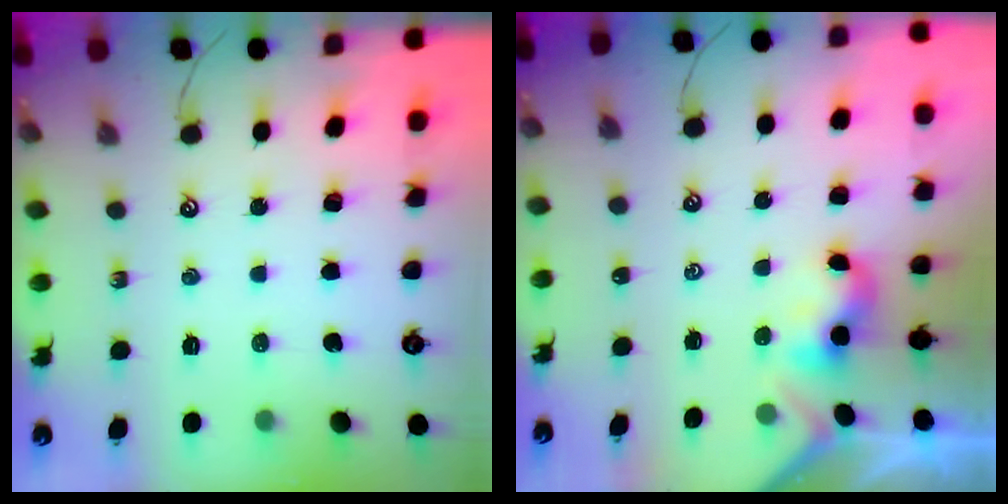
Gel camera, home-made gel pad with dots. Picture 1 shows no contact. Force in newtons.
{"total": 2.0, "press": 2.0, "slide": 0.2}